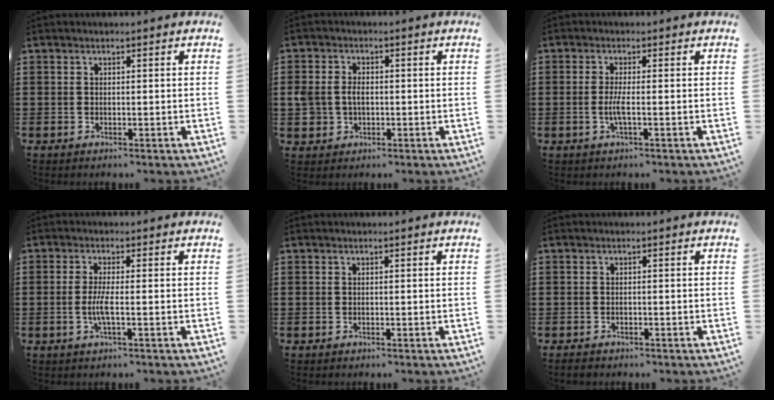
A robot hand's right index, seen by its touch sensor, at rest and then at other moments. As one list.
[{"total": 3.1, "force": [-0.3, 2.4, 1.8], "torque": [-0.049, 0.005, -0.011]}, {"total": 2.9, "force": [-0.7, 0.3, 2.8], "torque": [-0.066, -0.008, -0.018]}, {"total": 3.5, "force": [-0.8, 0.3, 3.4], "torque": [-0.076, -0.009, -0.021]}, {"total": 0.0}, {"total": 0.8, "force": [-0.8, 0.2, 0.2], "torque": [-0.006, -0.003, -0.015]}]